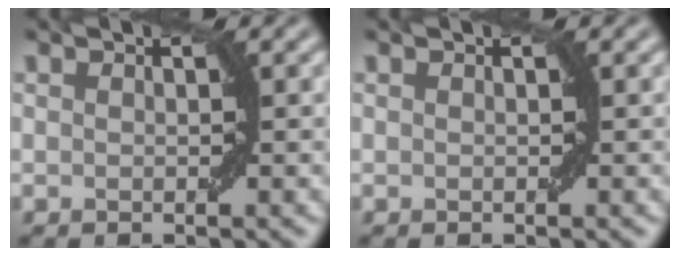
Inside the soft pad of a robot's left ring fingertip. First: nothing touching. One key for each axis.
{"total": 0.0}